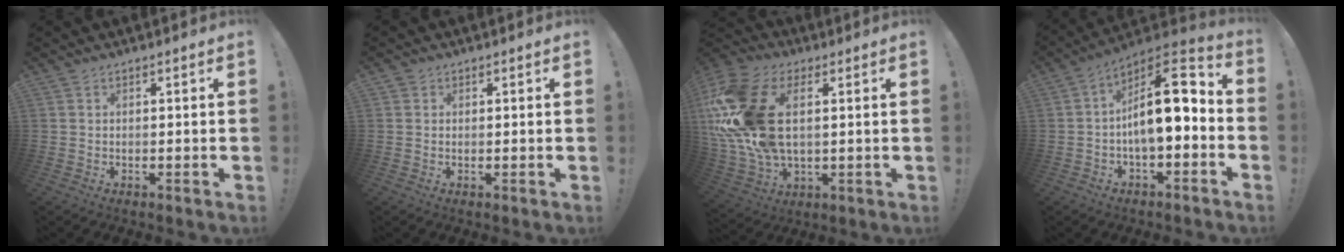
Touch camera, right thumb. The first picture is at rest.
{"total": 0.8, "force": [0.6, 0.6, 0.1], "torque": [0.007, -0.003, 0.010]}
{"total": 24.4, "force": [4.2, 15.5, 18.4], "torque": [-0.367, -0.009, 0.080]}
{"total": 14.9, "force": [0.8, 6.5, 13.4], "torque": [-0.194, -0.005, 0.015]}